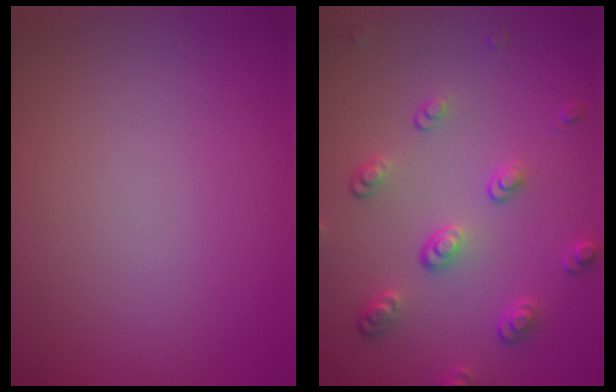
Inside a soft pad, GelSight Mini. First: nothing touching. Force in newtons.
{"total": 3.8, "press": 2.9, "slide": 2.4}